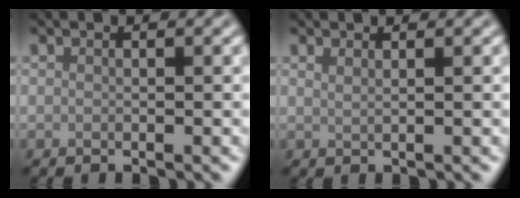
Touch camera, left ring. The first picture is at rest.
{"total": 1.0, "force": [0.7, 0.4, 0.5], "torque": [-0.004, -0.002, 0.009]}